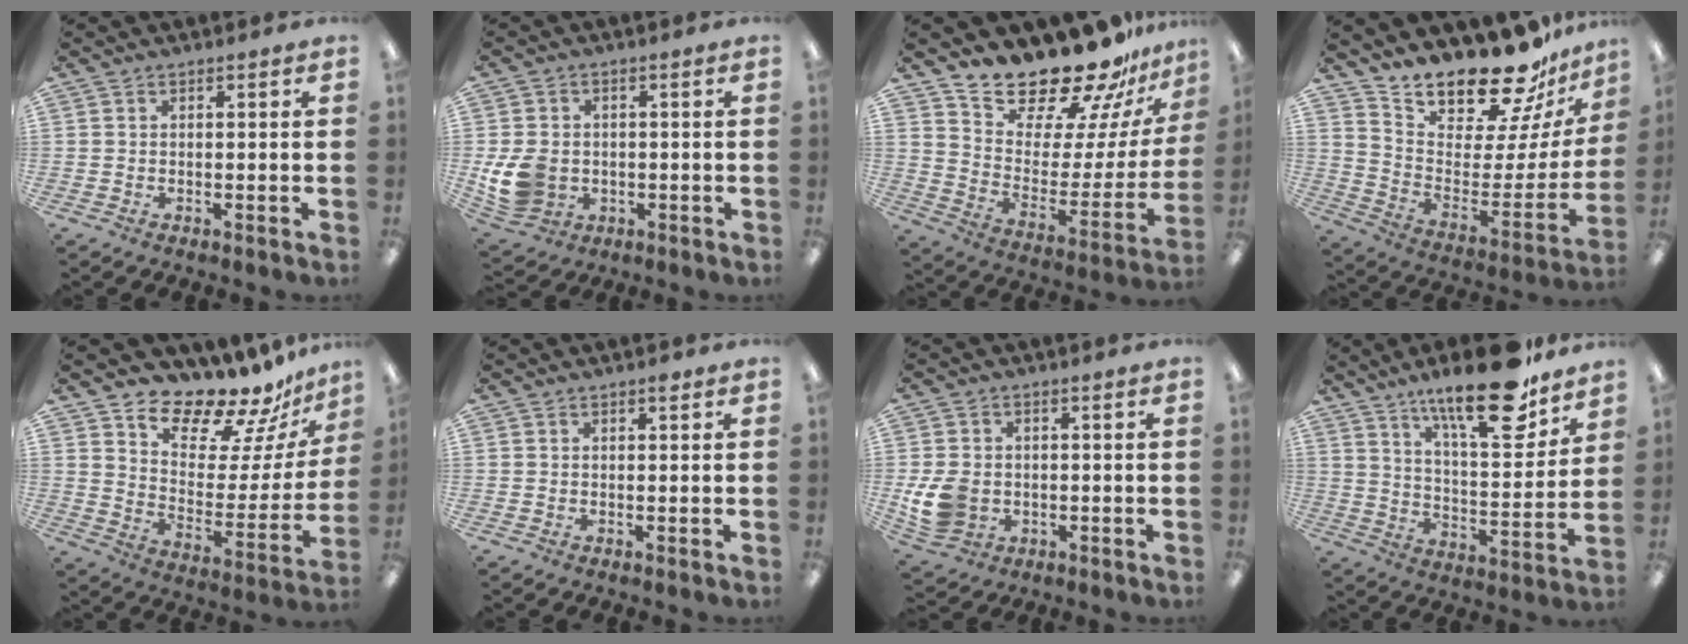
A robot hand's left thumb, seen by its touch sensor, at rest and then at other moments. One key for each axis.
{"total": 10.1, "fx": -1.3, "fy": 8.3, "fz": 5.6, "tx": -0.120, "ty": 0.010, "tz": -0.018}
{"total": 20.8, "fx": 19.4, "fy": 5.5, "fz": 5.4, "tx": -0.090, "ty": -0.172, "tz": 0.337}
{"total": 18.7, "fx": 17.4, "fy": 4.0, "fz": 5.4, "tx": -0.090, "ty": -0.159, "tz": 0.295}
{"total": 15.6, "fx": 14.1, "fy": 4.7, "fz": 4.8, "tx": -0.077, "ty": -0.129, "tz": 0.244}
{"total": 1.0, "fx": 0.6, "fy": 0.2, "fz": 0.7, "tx": -0.008, "ty": -0.001, "tz": 0.009}
{"total": 9.3, "fx": -1.2, "fy": 7.6, "fz": 5.2, "tx": -0.105, "ty": 0.009, "tz": -0.017}
{"total": 21.2, "fx": 15.1, "fy": 6.0, "fz": 13.5, "tx": -0.211, "ty": -0.095, "tz": 0.247}